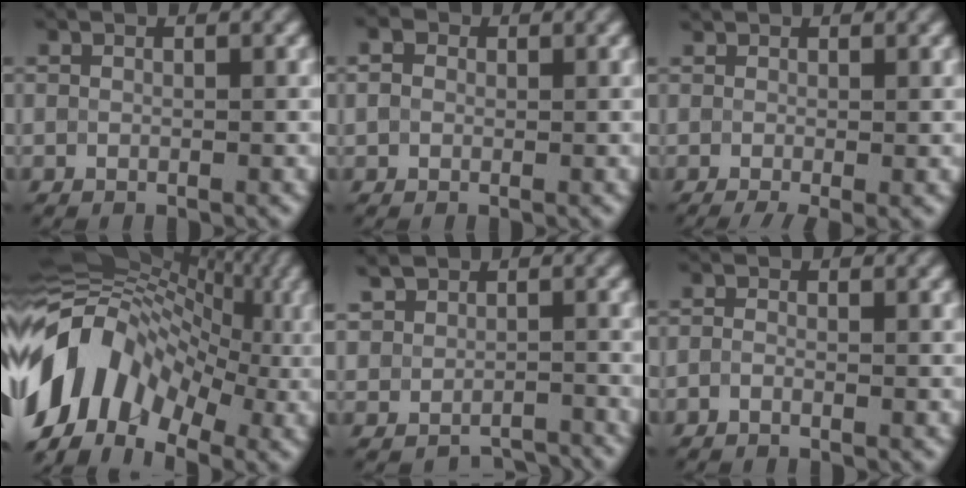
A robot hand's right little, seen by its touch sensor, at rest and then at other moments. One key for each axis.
{"total": 1.4, "fx": 0.2, "fy": 1.1, "fz": 0.7, "tx": -0.015, "ty": 0.005, "tz": -0.005}
{"total": 2.0, "fx": -0.5, "fy": 1.0, "fz": 1.7, "tx": -0.033, "ty": -0.008, "tz": -0.009}
{"total": 12.8, "fx": -3.0, "fy": 8.7, "fz": 8.9, "tx": -0.175, "ty": 0.025, "tz": -0.069}
{"total": 2.9, "fx": -0.4, "fy": 2.8, "fz": 0.7, "tx": 0.011, "ty": -0.004, "tz": -0.003}
{"total": 0.8, "fx": -0.6, "fy": -0.2, "fz": 0.4, "tx": -0.016, "ty": 0.001, "tz": -0.016}